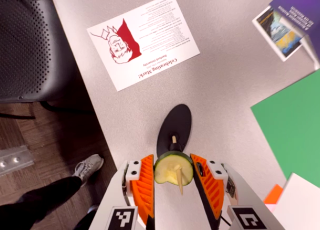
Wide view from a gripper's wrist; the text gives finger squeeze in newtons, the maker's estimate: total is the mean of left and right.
{"total": 4.2, "left": 3.6, "right": 4.8}